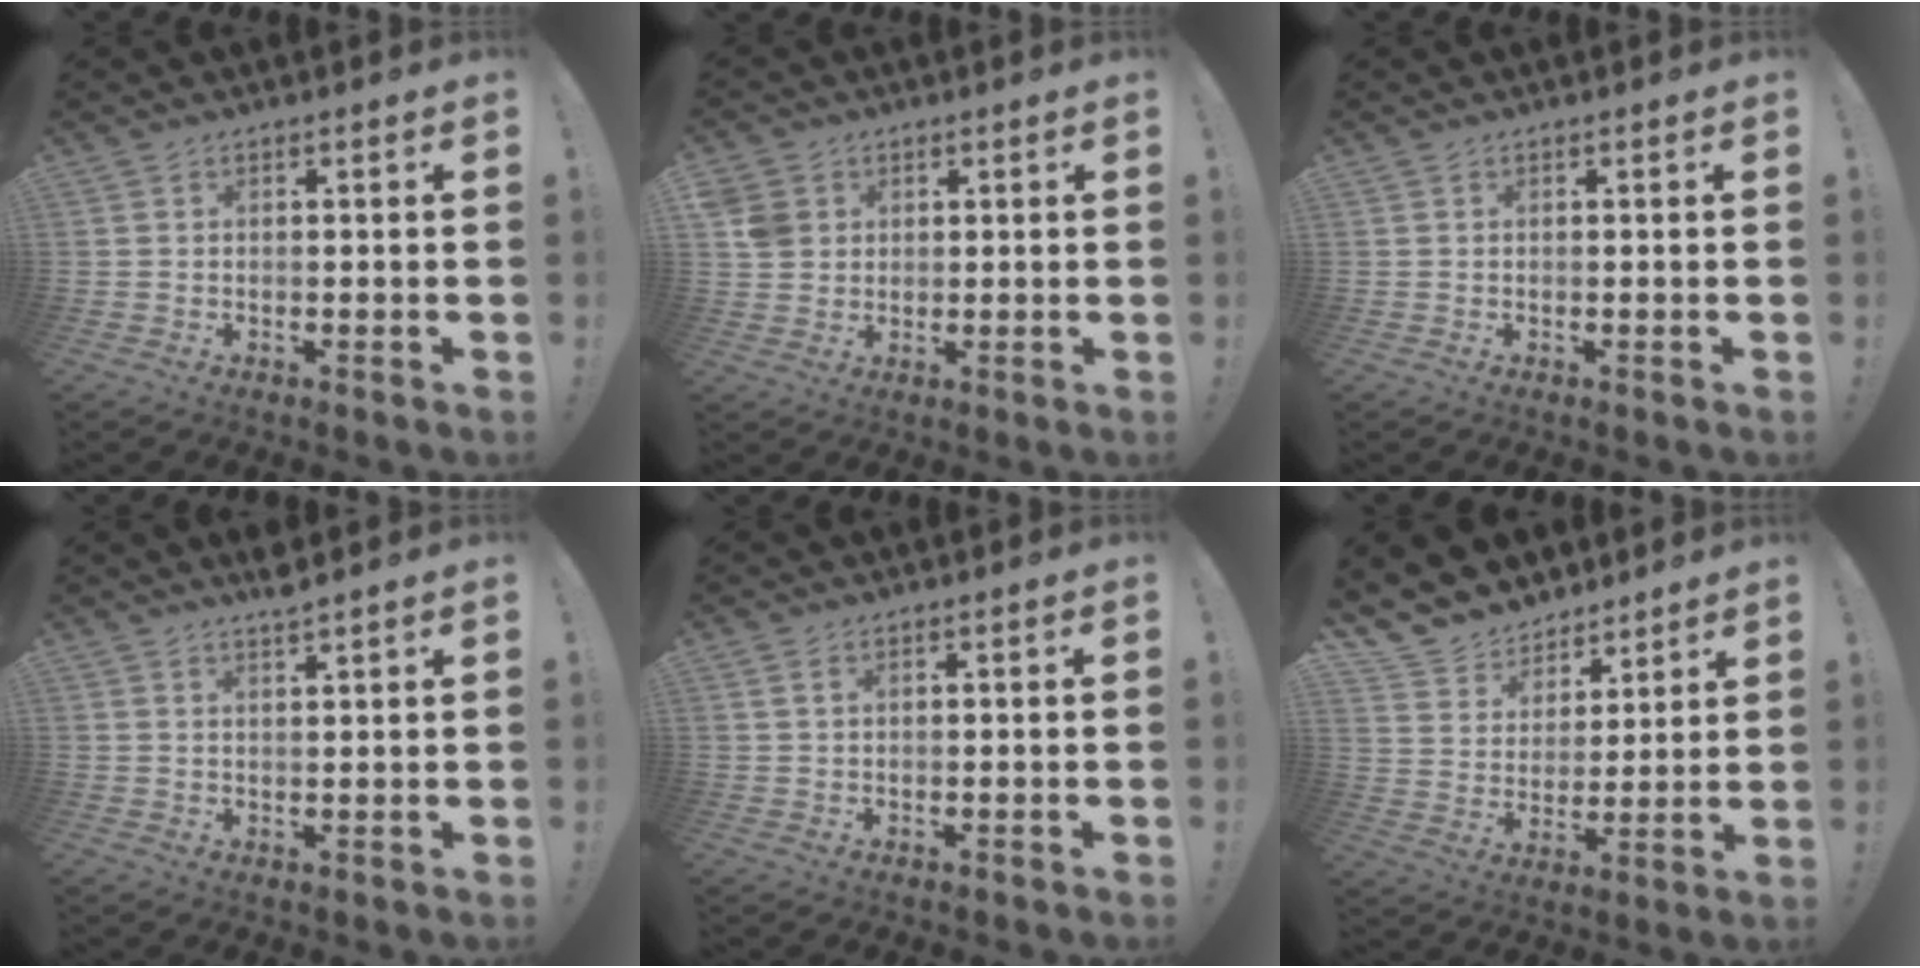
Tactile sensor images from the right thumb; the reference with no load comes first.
{"total": 5.6, "force": [2.0, 5.0, 1.6], "torque": [-0.031, 0.000, 0.040]}
{"total": 0.0}
{"total": 3.3, "force": [2.7, -0.4, 1.8], "torque": [-0.030, -0.017, 0.045]}
{"total": 1.7, "force": [0.8, 0.8, 1.2], "torque": [-0.026, 0.002, 0.015]}
{"total": 10.2, "force": [7.9, 6.3, 0.9], "torque": [-0.026, -0.070, 0.155]}